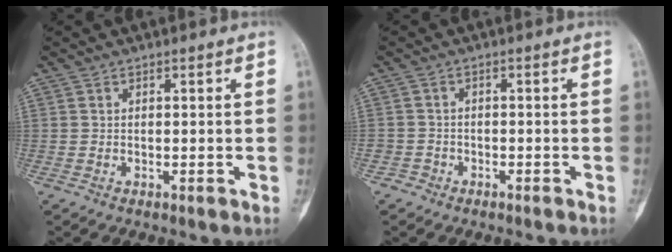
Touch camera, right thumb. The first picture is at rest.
{"total": 1.8, "force": [-1.3, 1.1, -0.4], "torque": [0.012, 0.007, -0.033]}